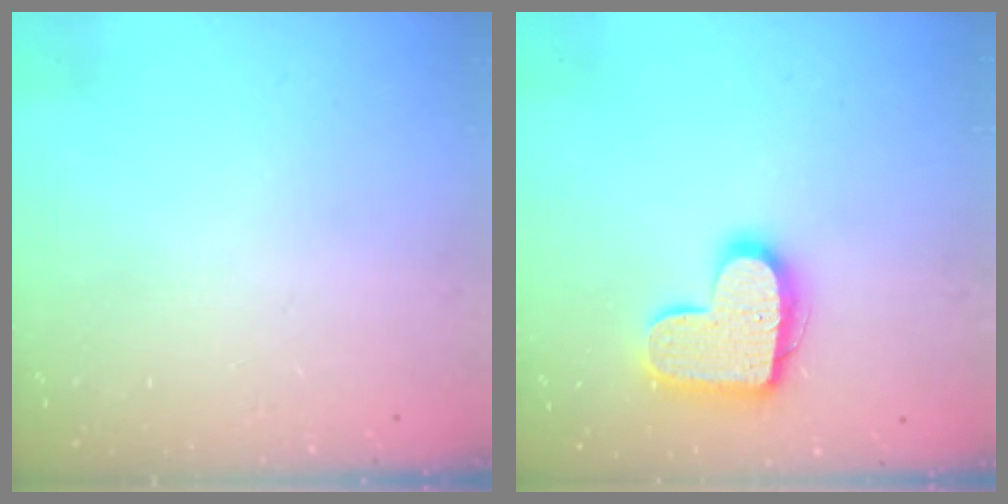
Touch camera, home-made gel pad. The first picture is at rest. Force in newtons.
{"total": 15.5, "press": 15.4, "slide": 1.0}